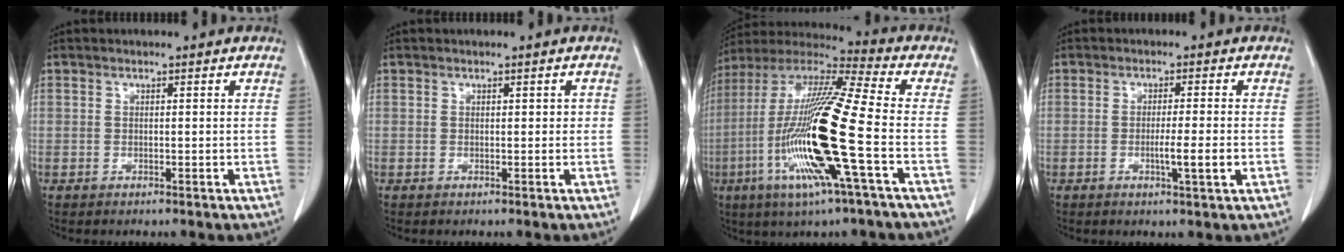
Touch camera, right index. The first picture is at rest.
{"total": 0.9, "force": [0.1, 0.6, 0.6], "torque": [-0.007, 0.008, 0.005]}
{"total": 21.3, "force": [-5.5, 0.3, 20.6], "torque": [-0.441, -0.026, -0.117]}
{"total": 4.3, "force": [-1.1, -0.3, 4.1], "torque": [-0.067, -0.007, -0.017]}